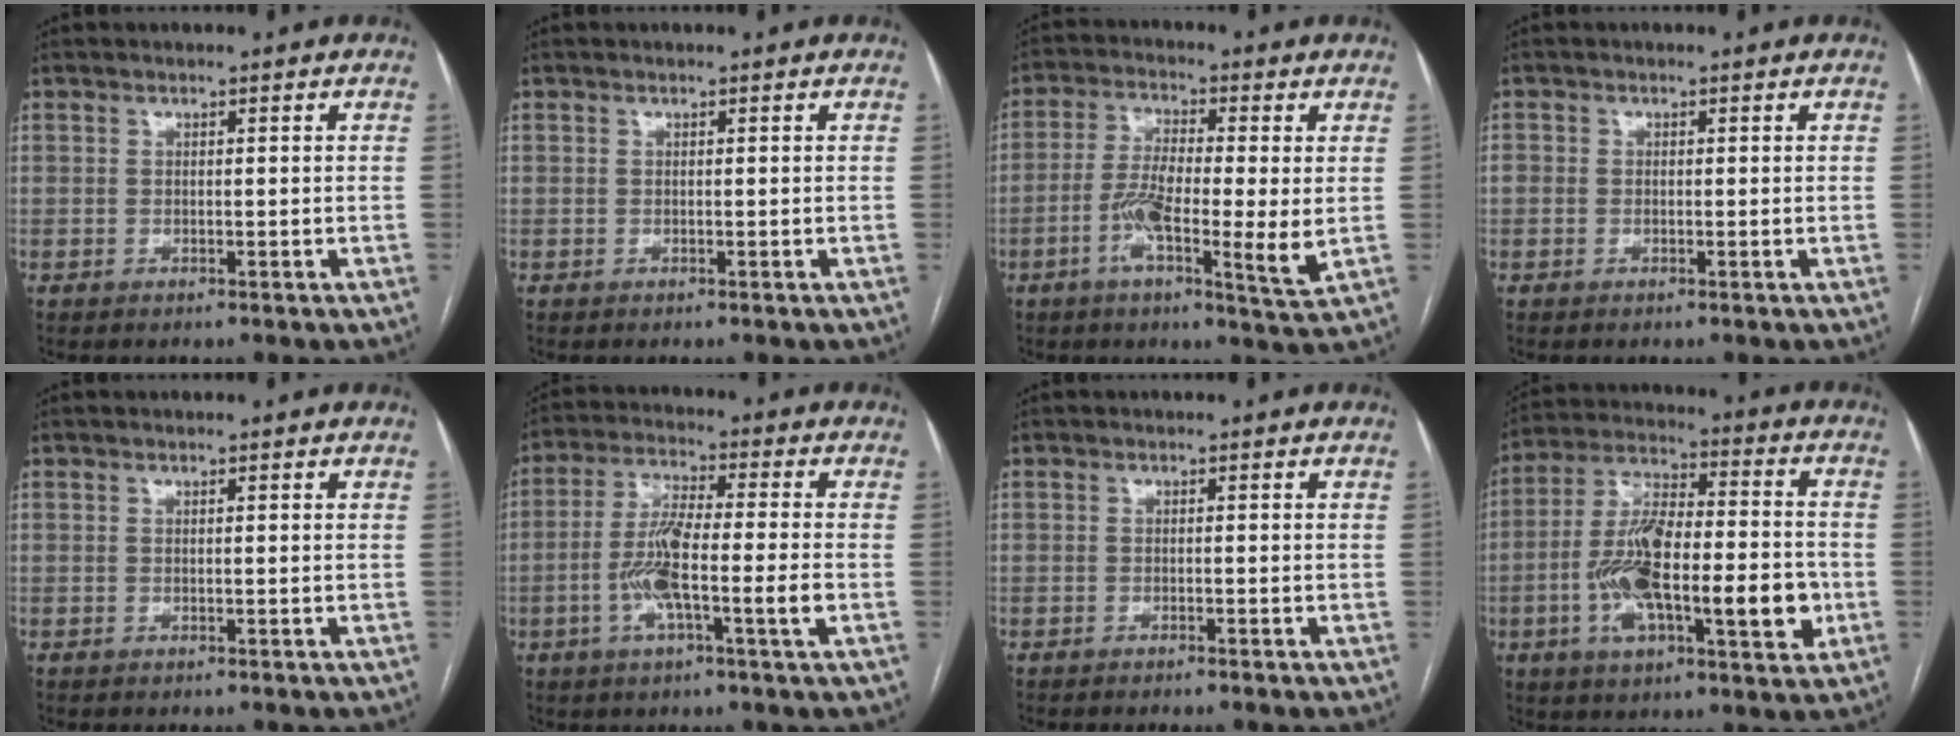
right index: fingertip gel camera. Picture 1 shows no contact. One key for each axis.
{"total": 0.0}
{"total": 10.7, "fx": -1.9, "fy": 1.5, "fz": 10.5, "tx": -0.188, "ty": -0.008, "tz": -0.040}
{"total": 1.5, "fx": -0.1, "fy": 1.3, "fz": 0.6, "tx": -0.012, "ty": 0.009, "tz": -0.002}
{"total": 0.0}
{"total": 10.3, "fx": -2.6, "fy": 0.8, "fz": 9.9, "tx": -0.193, "ty": 0.004, "tz": -0.054}
{"total": 0.9, "fx": -0.8, "fy": 0.0, "fz": 0.5, "tx": -0.010, "ty": 0.000, "tz": -0.013}
{"total": 19.0, "fx": -4.3, "fy": 6.0, "fz": 17.5, "tx": -0.316, "ty": 0.015, "tz": -0.067}